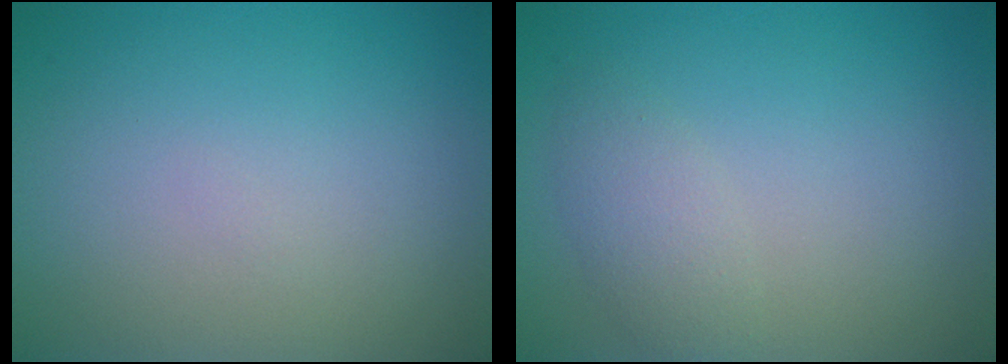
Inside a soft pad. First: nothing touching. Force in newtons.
{"total": 1.9, "press": 1.9, "slide": 0.1}